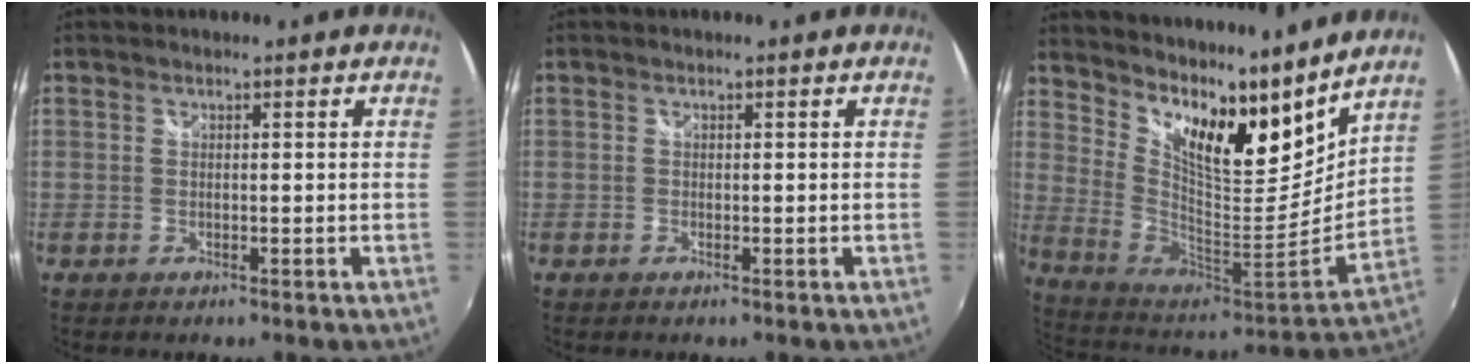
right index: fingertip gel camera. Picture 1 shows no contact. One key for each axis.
{"total": 0.0}
{"total": 18.9, "fx": 15.1, "fy": 4.5, "fz": 10.3, "tx": -0.182, "ty": -0.043, "tz": 0.266}